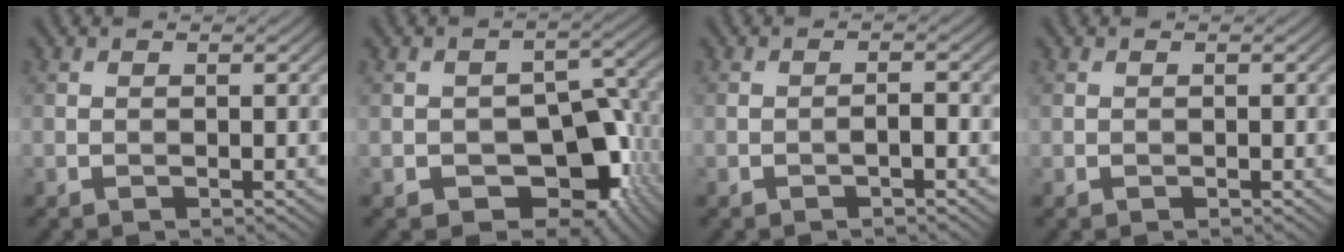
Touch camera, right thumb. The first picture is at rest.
{"total": 11.3, "force": [-4.1, 7.2, 7.7], "torque": [-0.101, -0.011, -0.066]}
{"total": 1.2, "force": [-0.7, 0.2, 1.0], "torque": [-0.015, 0.006, -0.014]}
{"total": 0.5, "force": [0.0, 0.5, 0.2], "torque": [-0.004, -0.002, 0.001]}